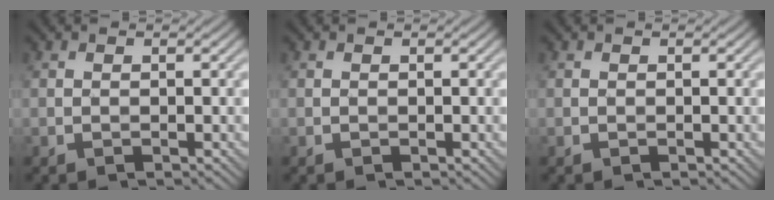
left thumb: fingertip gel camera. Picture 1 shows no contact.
{"total": 0.0}
{"total": 0.0}